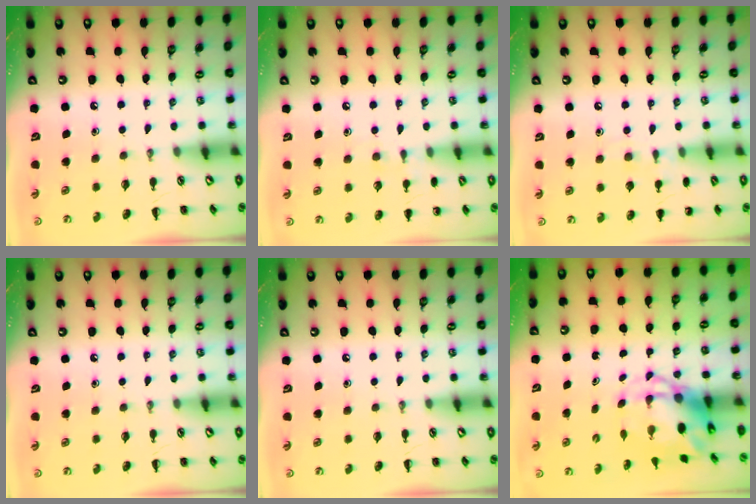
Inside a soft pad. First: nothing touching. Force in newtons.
{"total": 5.5, "press": 5.2, "slide": 1.7}
{"total": 7.2, "press": 7.0, "slide": 1.7}
{"total": 0.0}
{"total": 0.0}
{"total": 4.7, "press": 4.5, "slide": 1.4}